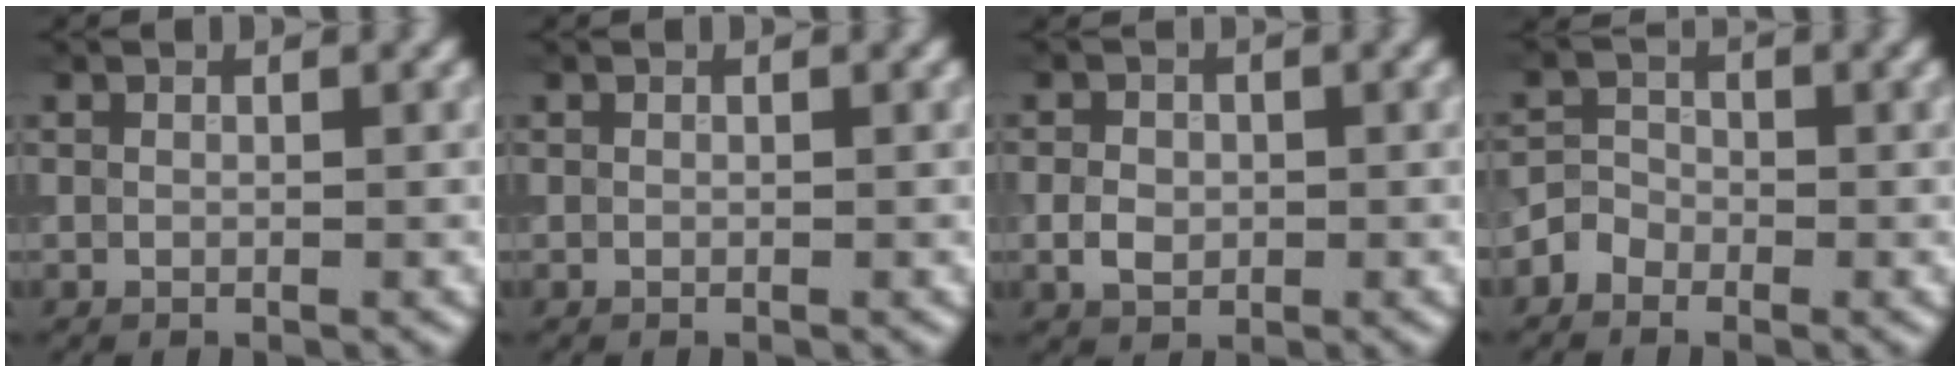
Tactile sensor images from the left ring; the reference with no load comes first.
{"total": 0.0}
{"total": 2.2, "force": [-0.4, 1.8, 1.3], "torque": [-0.023, -0.002, -0.012]}
{"total": 1.9, "force": [-1.2, 1.3, 0.4], "torque": [0.003, 0.007, -0.031]}